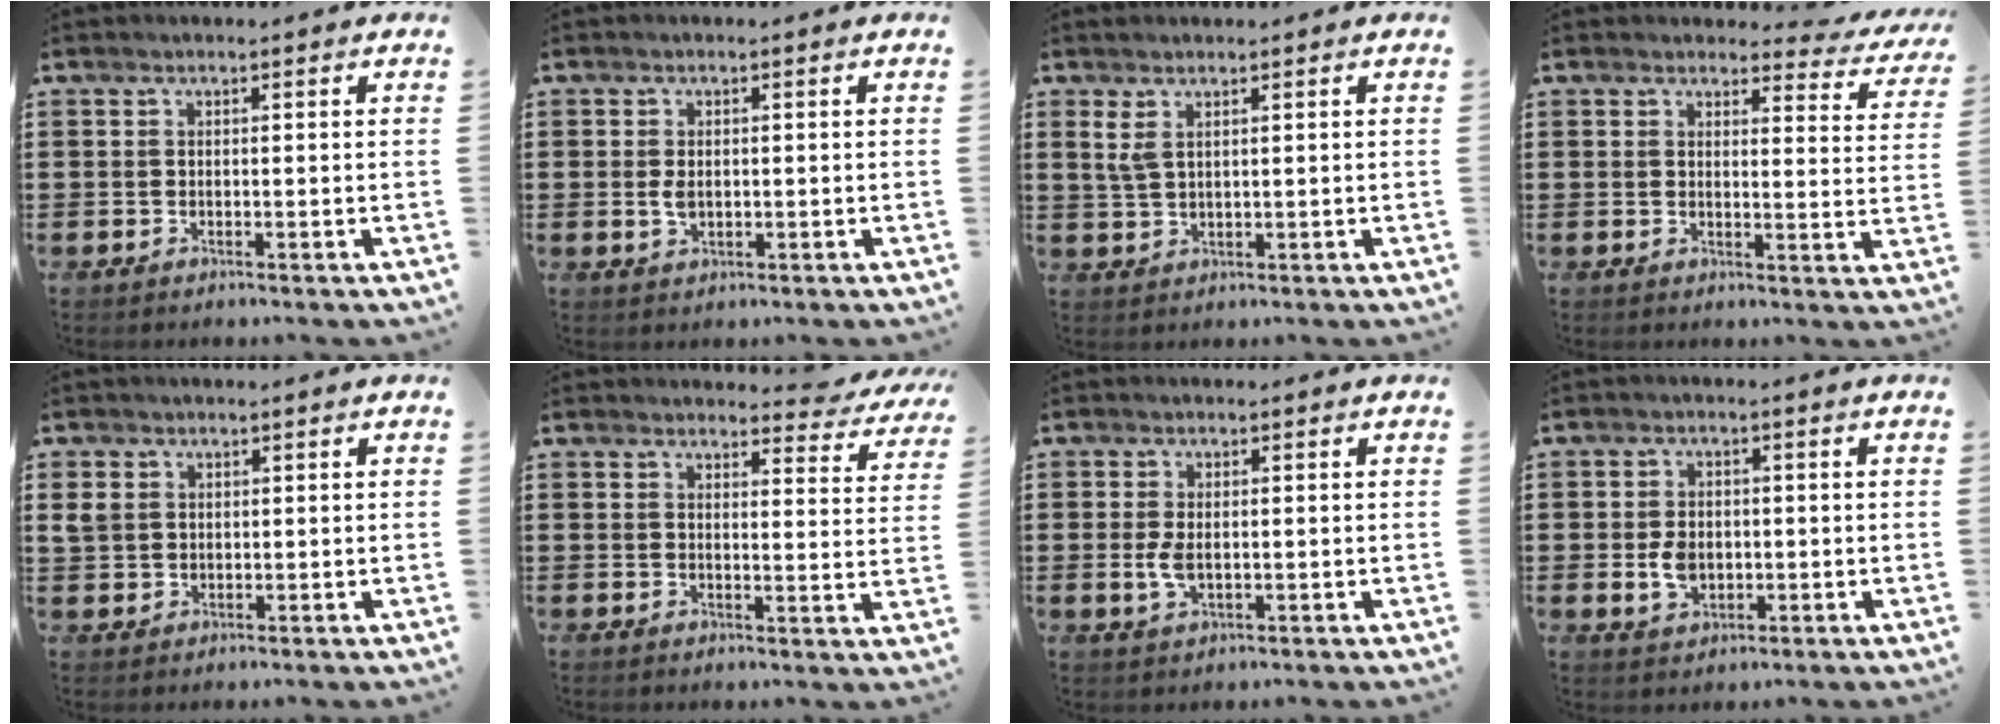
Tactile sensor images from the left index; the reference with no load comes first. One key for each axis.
{"total": 2.1, "fx": 0.1, "fy": 1.2, "fz": 1.7, "tx": -0.043, "ty": 0.001, "tz": -0.002}
{"total": 2.7, "fx": 1.2, "fy": 1.0, "fz": 2.2, "tx": -0.054, "ty": 0.000, "tz": 0.021}
{"total": 3.2, "fx": 3.0, "fy": 0.7, "fz": 0.9, "tx": -0.016, "ty": -0.016, "tz": 0.049}
{"total": 2.3, "fx": 0.8, "fy": 2.0, "fz": 1.0, "tx": -0.035, "ty": 0.006, "tz": 0.011}
{"total": 3.9, "fx": 3.7, "fy": 0.5, "fz": 1.1, "tx": -0.019, "ty": -0.019, "tz": 0.065}
{"total": 3.1, "fx": -0.1, "fy": 1.6, "fz": 2.7, "tx": -0.067, "ty": -0.002, "tz": -0.006}
{"total": 4.0, "fx": -0.4, "fy": 2.9, "fz": 2.8, "tx": -0.064, "ty": 0.003, "tz": -0.009}